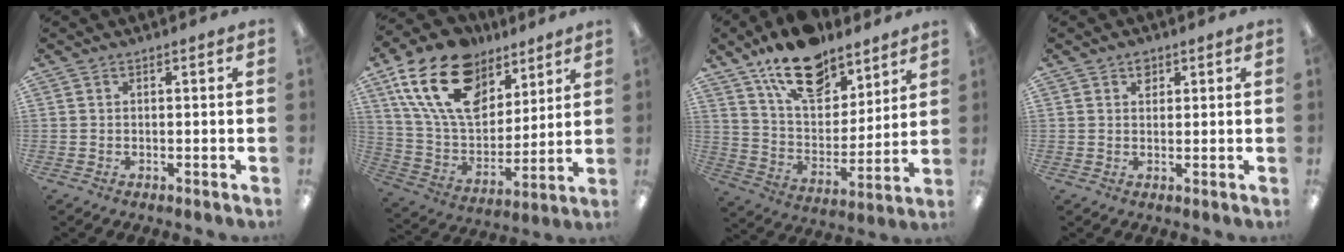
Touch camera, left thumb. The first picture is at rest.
{"total": 21.7, "force": [12.1, 13.2, 12.3], "torque": [-0.246, -0.046, 0.219]}
{"total": 17.7, "force": [13.1, 8.7, 8.1], "torque": [-0.141, -0.073, 0.234]}
{"total": 2.3, "force": [1.4, 1.6, 1.0], "torque": [-0.006, -0.004, 0.021]}